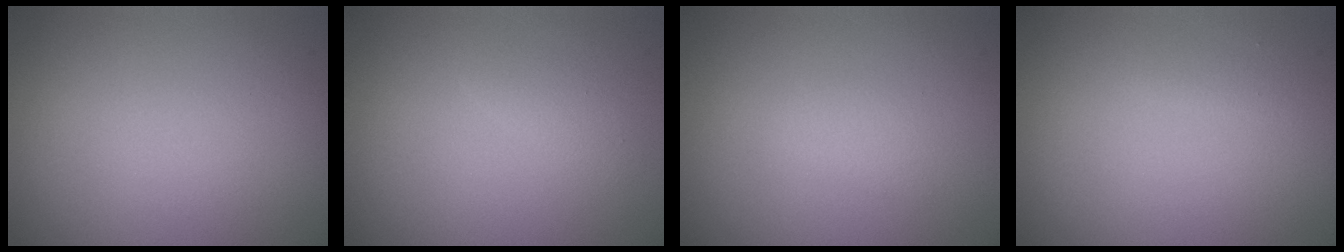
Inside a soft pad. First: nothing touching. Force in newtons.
{"total": 1.1, "press": 1.1, "slide": 0.1}
{"total": 0.9, "press": 0.9, "slide": 0.1}
{"total": 0.6, "press": 0.6, "slide": 0.1}